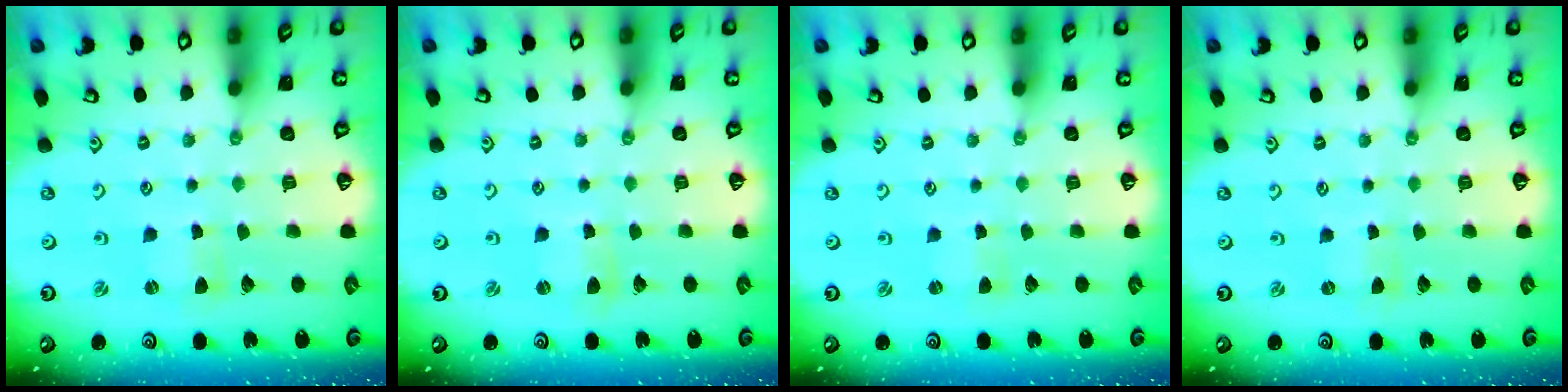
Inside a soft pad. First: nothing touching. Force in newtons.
{"total": 2.6, "press": 2.6, "slide": 0.3}
{"total": 0.0}
{"total": 0.0}